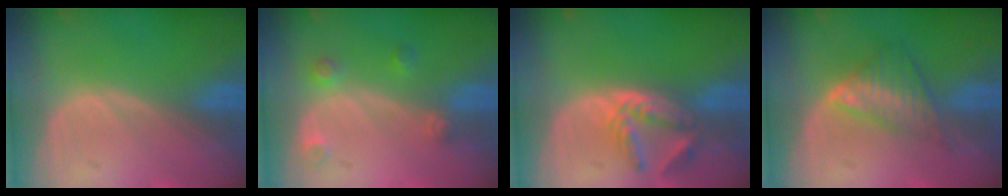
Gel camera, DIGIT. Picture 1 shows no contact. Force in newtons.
{"total": 2.8, "press": 2.7, "slide": 0.7}
{"total": 5.8, "press": 5.0, "slide": 2.9}
{"total": 6.1, "press": 5.3, "slide": 3.1}